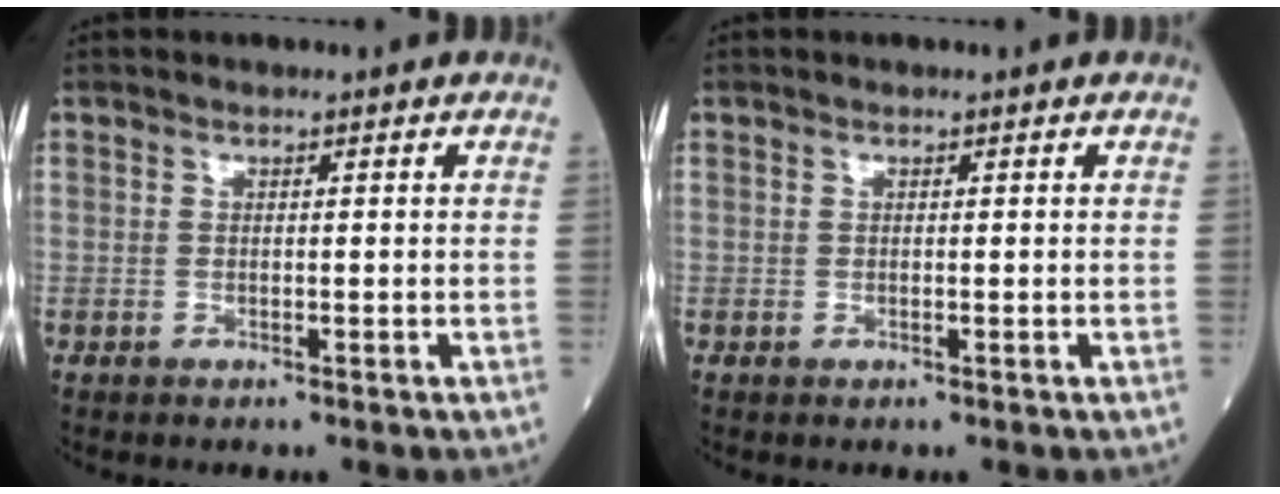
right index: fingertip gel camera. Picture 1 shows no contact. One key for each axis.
{"total": 0.0}